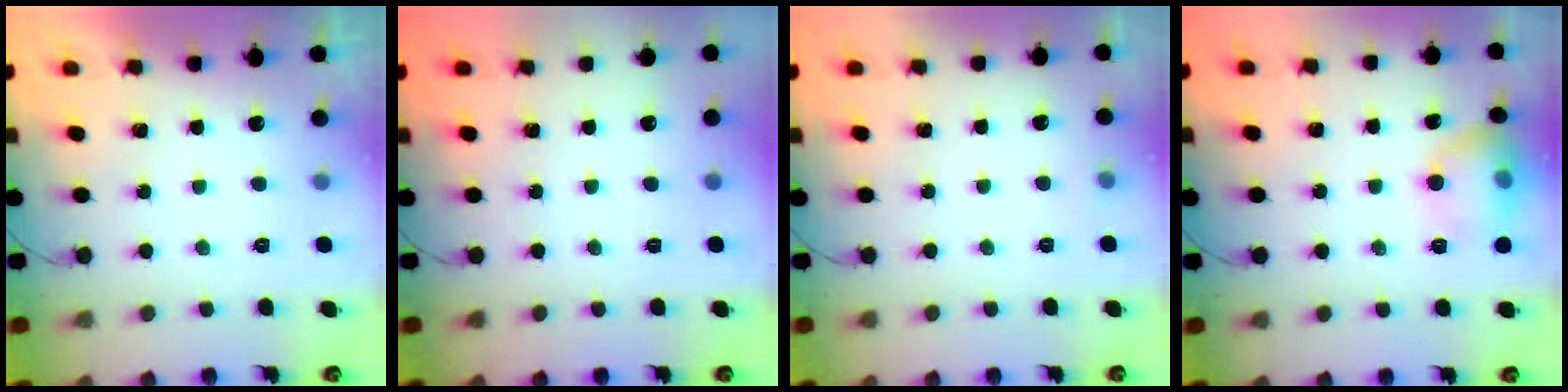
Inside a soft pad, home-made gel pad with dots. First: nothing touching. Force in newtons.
{"total": 0.0}
{"total": 3.0, "press": 2.8, "slide": 1.3}
{"total": 11.4, "press": 11.3, "slide": 1.7}